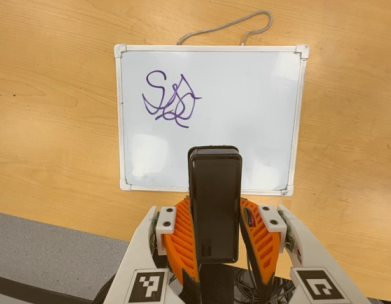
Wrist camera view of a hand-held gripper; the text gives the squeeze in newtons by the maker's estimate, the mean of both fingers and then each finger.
{"total": 5.0, "left": 3.8, "right": 6.2}